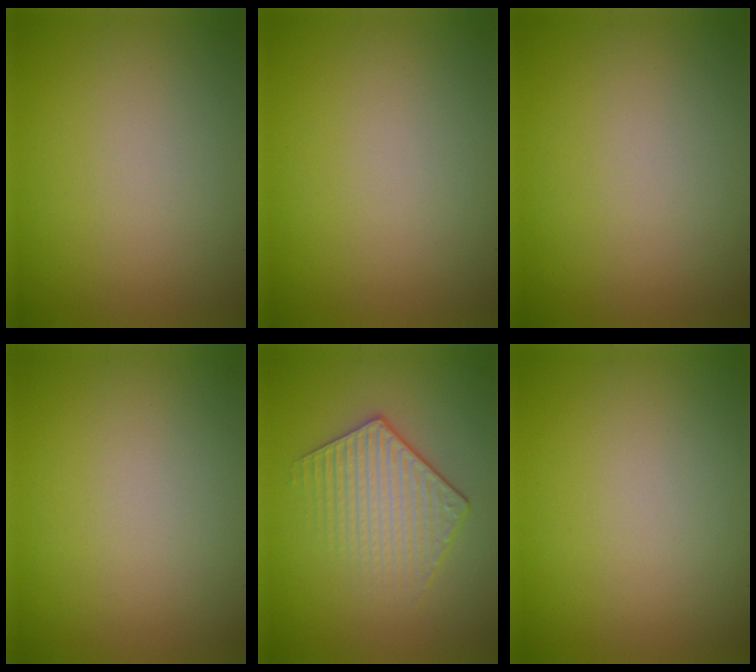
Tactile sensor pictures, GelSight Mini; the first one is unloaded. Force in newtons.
{"total": 0.0}
{"total": 0.0}
{"total": 0.0}
{"total": 3.5, "press": 3.1, "slide": 1.5}
{"total": 0.0}